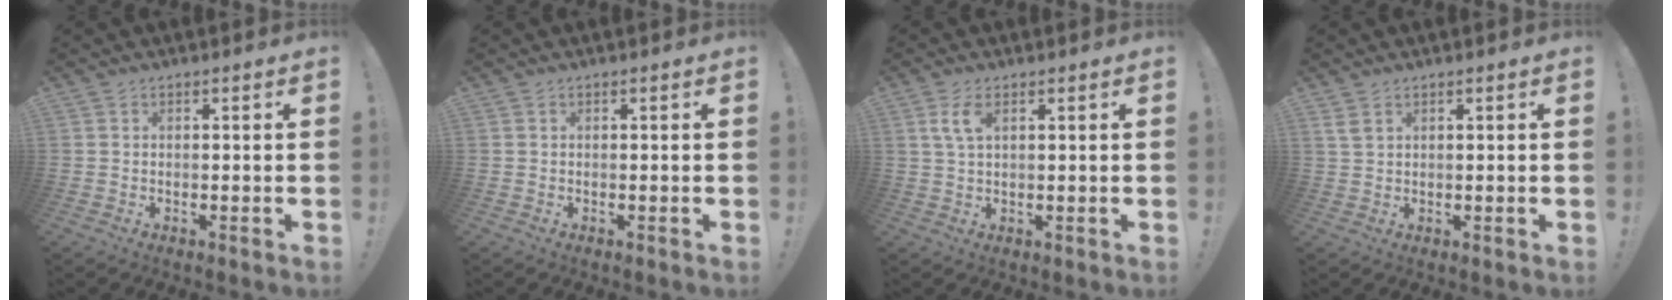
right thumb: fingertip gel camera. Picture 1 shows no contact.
{"total": 0.0}
{"total": 4.5, "force": [1.8, 1.9, 3.7], "torque": [-0.075, 0.005, 0.033]}
{"total": 2.7, "force": [1.6, 1.1, 1.9], "torque": [-0.045, 0.001, 0.031]}